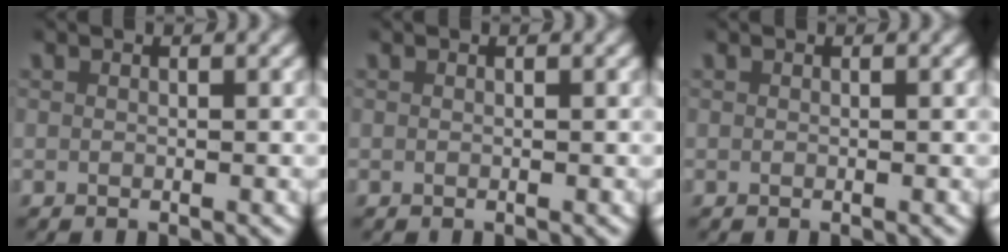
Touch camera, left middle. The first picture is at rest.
{"total": 0.0}
{"total": 0.0}